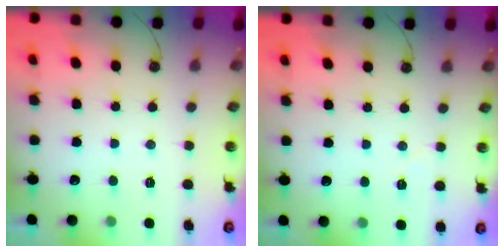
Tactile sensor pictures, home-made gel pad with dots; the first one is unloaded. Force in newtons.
{"total": 3.7, "press": 3.5, "slide": 1.3}